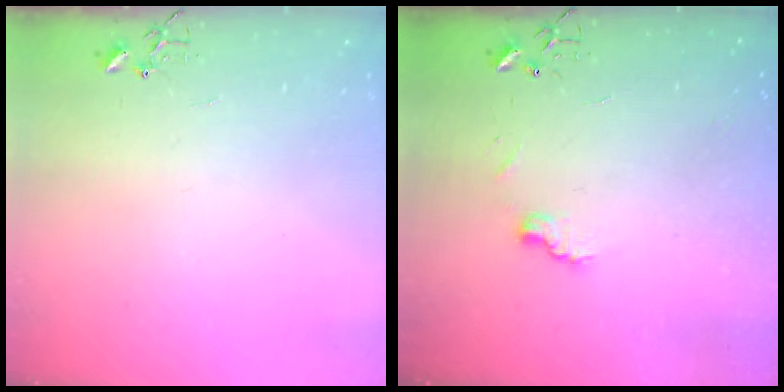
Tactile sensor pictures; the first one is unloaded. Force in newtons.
{"total": 6.7, "press": 6.6, "slide": 0.7}